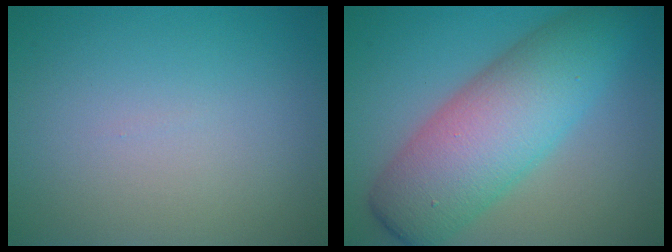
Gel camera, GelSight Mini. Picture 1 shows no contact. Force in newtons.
{"total": 9.5, "press": 9.5, "slide": 0.3}